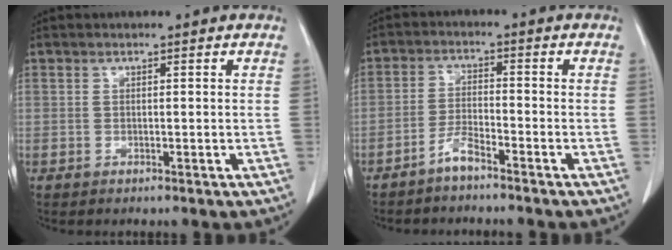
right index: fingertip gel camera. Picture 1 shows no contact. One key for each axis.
{"total": 3.3, "fx": -2.8, "fy": 0.2, "fz": 1.8, "tx": -0.041, "ty": -0.002, "tz": -0.055}